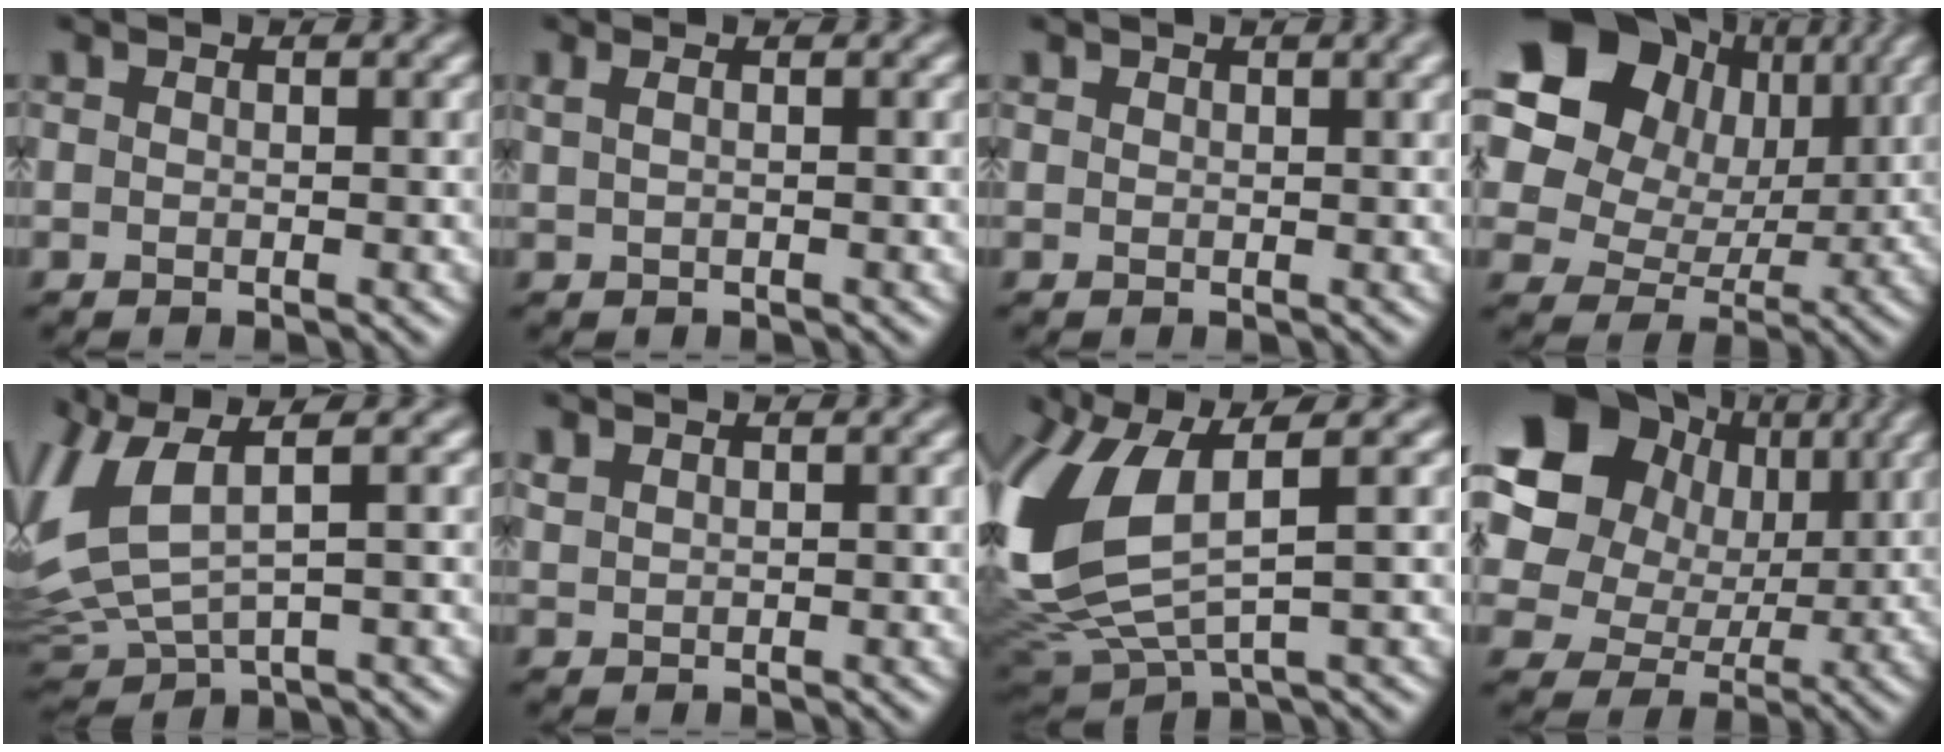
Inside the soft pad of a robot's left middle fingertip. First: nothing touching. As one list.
[{"total": 1.4, "force": [0.7, 0.6, 1.1], "torque": [-0.017, 0.005, 0.005]}, {"total": 1.0, "force": [0.8, 0.4, 0.5], "torque": [0.000, 0.009, 0.015]}, {"total": 15.0, "force": [5.7, 11.7, 7.6], "torque": [-0.171, 0.061, 0.094]}, {"total": 6.4, "force": [1.5, 3.2, 5.4], "torque": [-0.137, 0.004, 0.030]}, {"total": 0.8, "force": [0.8, 0.1, -0.1], "torque": [-0.001, 0.005, 0.018]}, {"total": 10.4, "force": [2.0, 5.2, 8.8], "torque": [-0.226, -0.008, 0.047]}, {"total": 15.8, "force": [5.8, 12.4, 7.9], "torque": [-0.184, 0.055, 0.098]}]